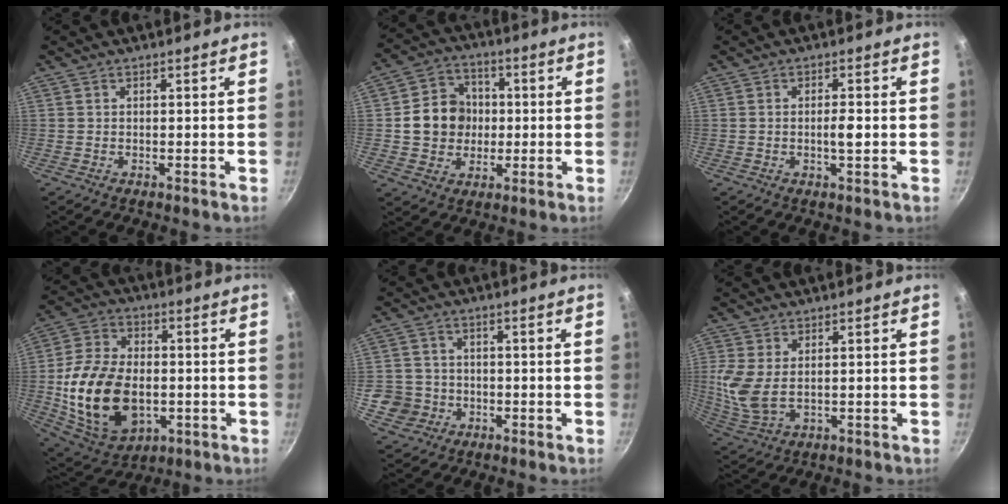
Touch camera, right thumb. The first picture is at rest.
{"total": 11.1, "force": [0.2, 9.9, 5.1], "torque": [-0.051, 0.018, -0.002]}
{"total": 2.7, "force": [-0.3, 0.7, 2.6], "torque": [-0.045, 0.003, -0.007]}
{"total": 21.0, "force": [-2.9, 13.7, 15.6], "torque": [-0.286, 0.012, -0.035]}
{"total": 6.9, "force": [-1.7, 6.6, 1.4], "torque": [-0.008, 0.023, -0.026]}
{"total": 7.9, "force": [1.2, 4.5, 6.3], "torque": [-0.136, -0.010, 0.034]}